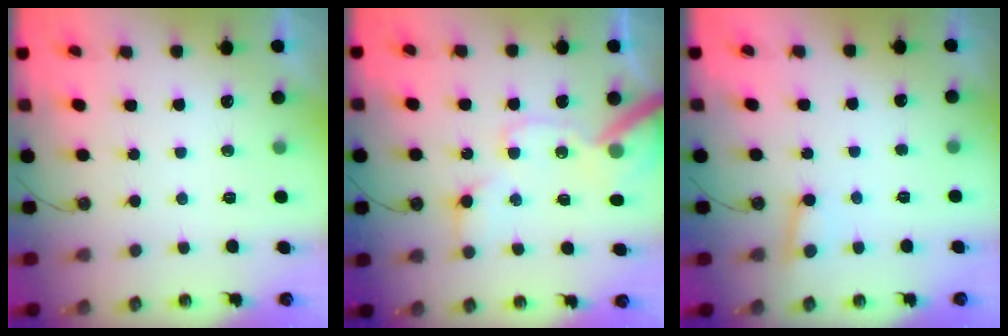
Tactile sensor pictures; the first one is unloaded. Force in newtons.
{"total": 13.7, "press": 13.6, "slide": 2.0}
{"total": 3.2, "press": 3.1, "slide": 0.8}